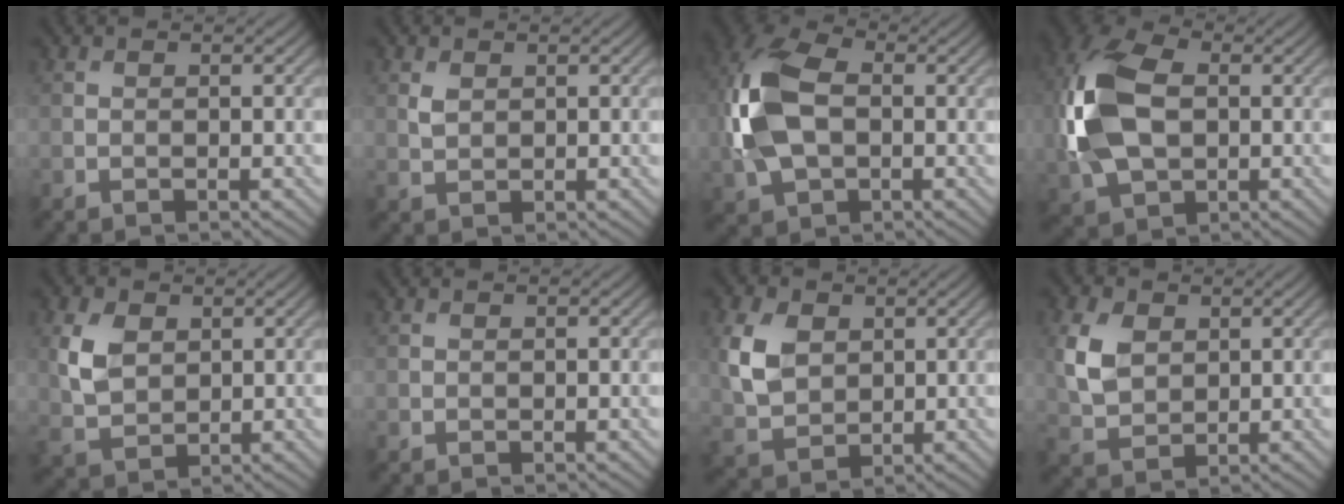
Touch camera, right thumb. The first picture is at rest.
{"total": 1.6, "force": [0.7, 1.0, 0.9], "torque": [-0.025, -0.003, 0.016]}
{"total": 12.9, "force": [-0.3, 8.2, 9.9], "torque": [-0.259, 0.010, -0.021]}
{"total": 14.3, "force": [0.2, 9.2, 11.0], "torque": [-0.283, 0.008, -0.007]}
{"total": 5.5, "force": [1.6, 4.0, 3.5], "torque": [-0.093, 0.002, 0.032]}
{"total": 0.0}
{"total": 6.9, "force": [1.8, 5.1, 4.3], "torque": [-0.118, 0.004, 0.036]}
{"total": 6.1, "force": [1.7, 4.4, 3.9], "torque": [-0.108, 0.006, 0.033]}